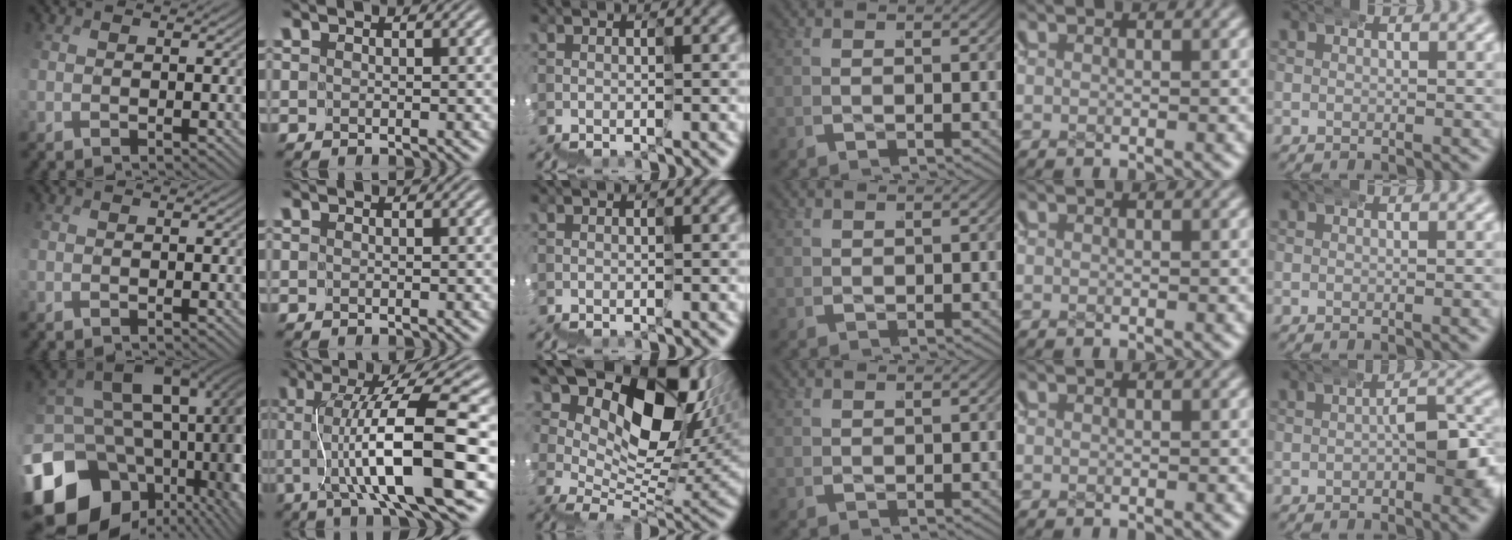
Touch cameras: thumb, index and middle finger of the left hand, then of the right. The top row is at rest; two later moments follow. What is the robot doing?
{"motion": "wrap", "object": "ethernet cable"}